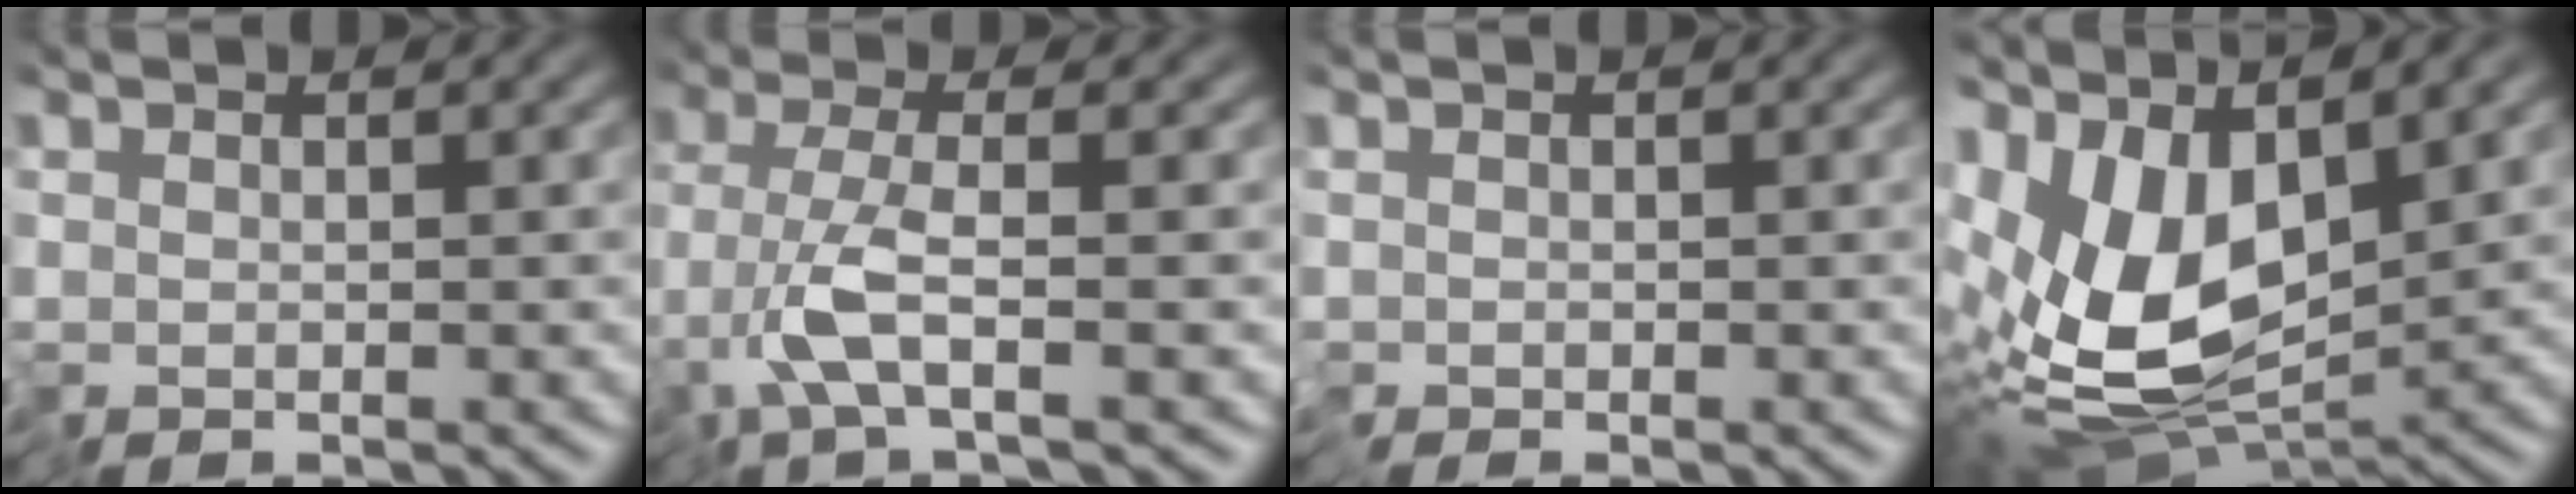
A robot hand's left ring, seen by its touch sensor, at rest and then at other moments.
{"total": 3.6, "force": [-1.4, 0.3, 3.3], "torque": [-0.077, -0.004, -0.033]}
{"total": 0.0}
{"total": 12.4, "force": [1.9, 6.2, 10.6], "torque": [-0.223, -0.007, 0.031]}